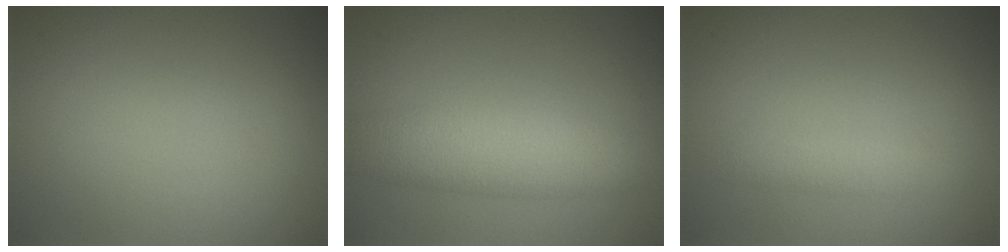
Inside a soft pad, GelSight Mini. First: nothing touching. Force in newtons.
{"total": 5.8, "press": 5.8, "slide": 0.2}
{"total": 1.4, "press": 1.4, "slide": 0.1}